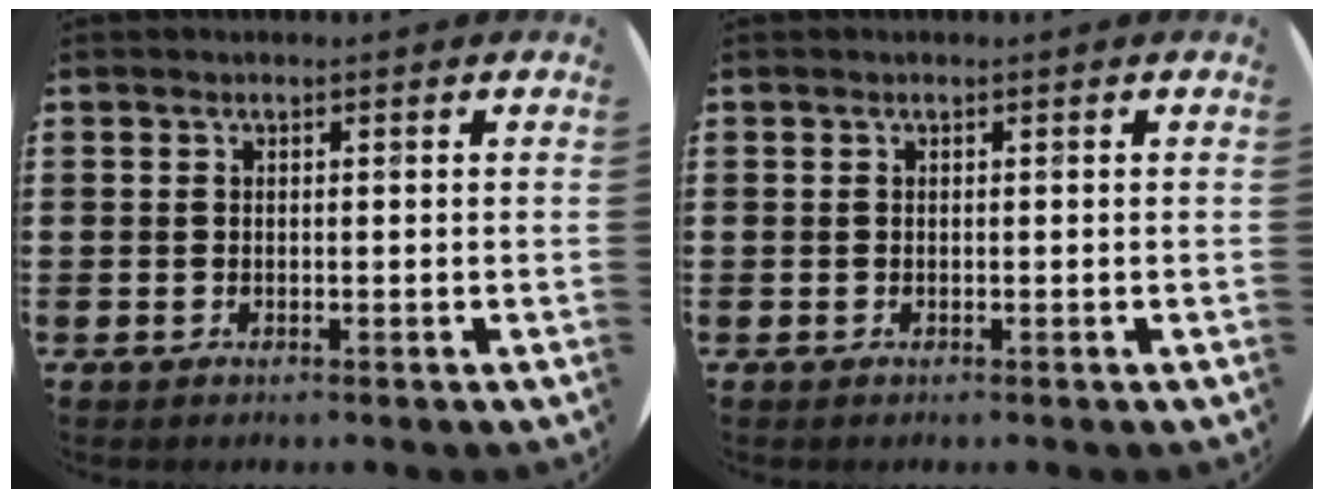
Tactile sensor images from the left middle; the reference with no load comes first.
{"total": 0.0}